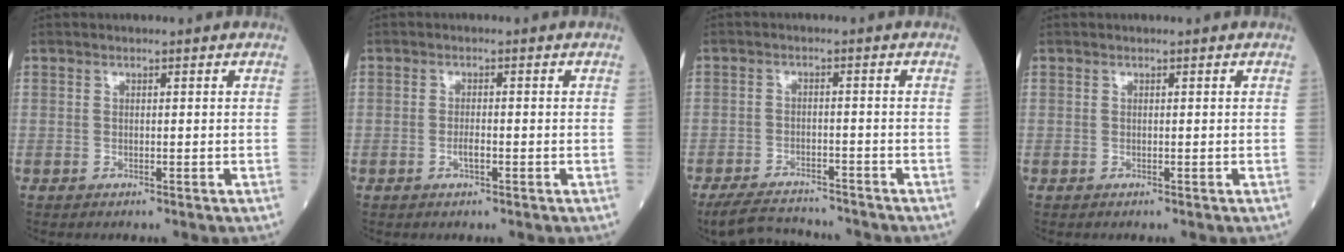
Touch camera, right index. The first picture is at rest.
{"total": 1.5, "force": [-0.5, 0.4, 1.3], "torque": [-0.023, 0.002, -0.007]}
{"total": 7.9, "force": [-7.4, 1.6, 1.9], "torque": [-0.035, -0.004, -0.121]}
{"total": 0.0}